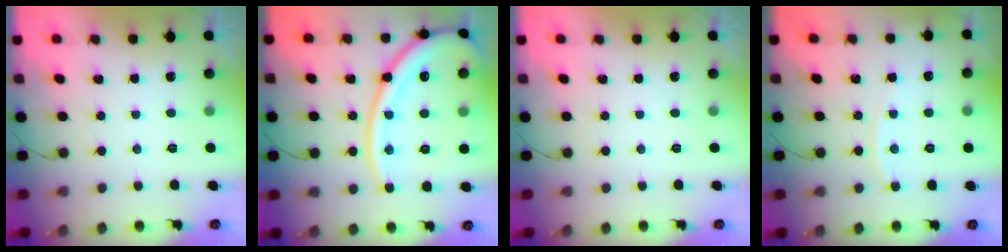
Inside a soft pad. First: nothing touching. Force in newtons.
{"total": 18.9, "press": 18.8, "slide": 1.9}
{"total": 0.0}
{"total": 2.9, "press": 2.9, "slide": 0.3}